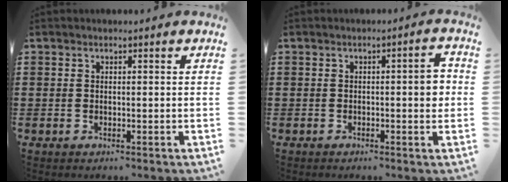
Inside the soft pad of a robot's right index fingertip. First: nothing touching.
{"total": 3.7, "force": [-0.1, 0.7, 3.7], "torque": [-0.046, -0.005, -0.008]}